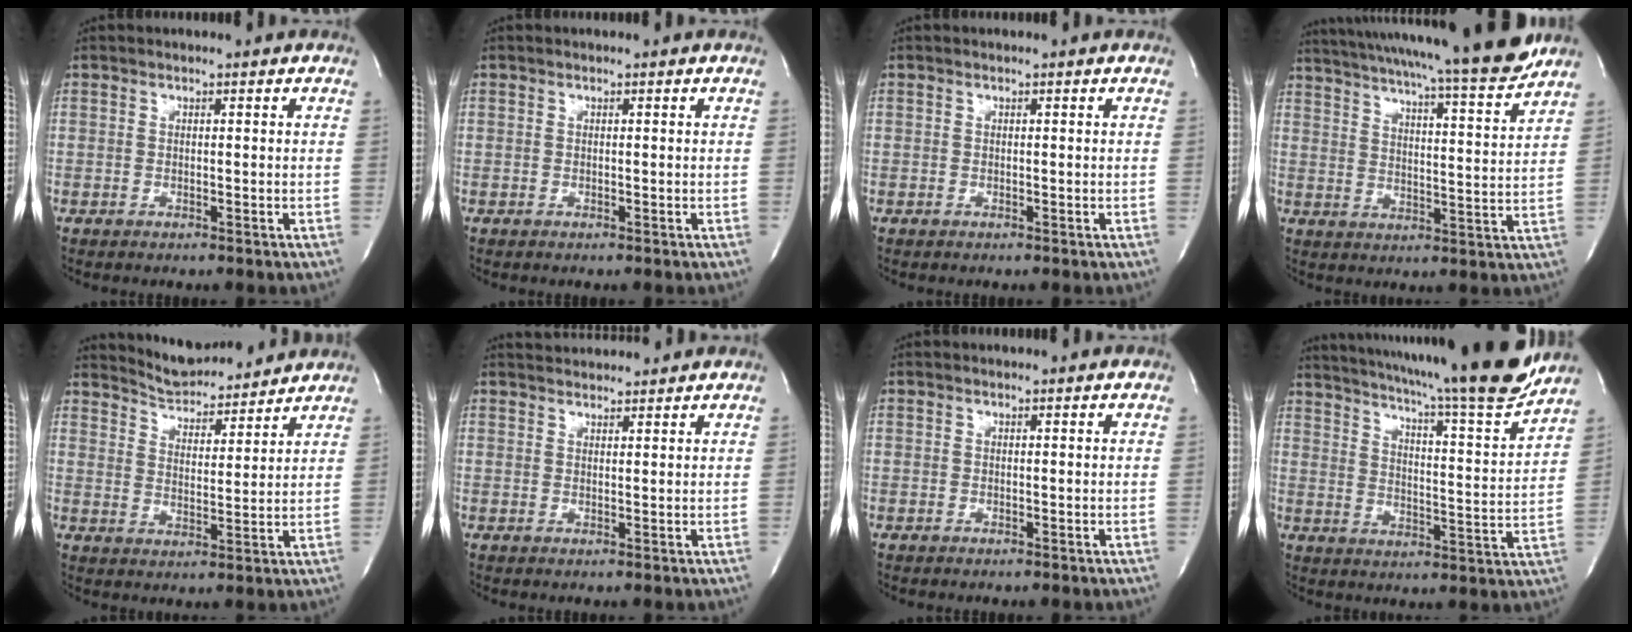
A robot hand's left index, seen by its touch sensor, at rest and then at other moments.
{"total": 0.0}
{"total": 0.0}
{"total": 22.3, "force": [19.8, -0.6, 10.2], "torque": [-0.170, -0.035, 0.276]}
{"total": 9.8, "force": [9.6, 1.6, 1.7], "torque": [-0.031, 0.007, 0.152]}
{"total": 4.7, "force": [4.6, 0.4, 0.5], "torque": [-0.015, 0.029, 0.072]}
{"total": 0.0}
{"total": 23.4, "force": [20.3, 0.4, 11.7], "torque": [-0.194, -0.046, 0.272]}